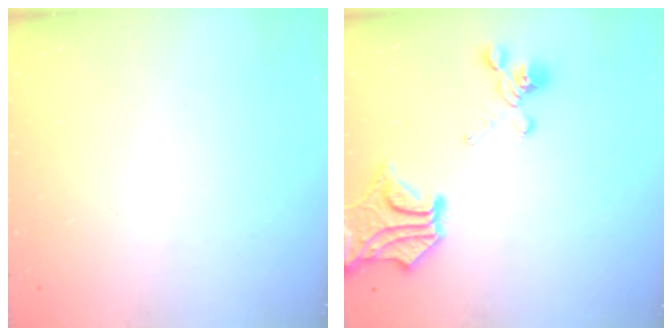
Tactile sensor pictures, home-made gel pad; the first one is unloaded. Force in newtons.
{"total": 6.6, "press": 6.1, "slide": 2.6}